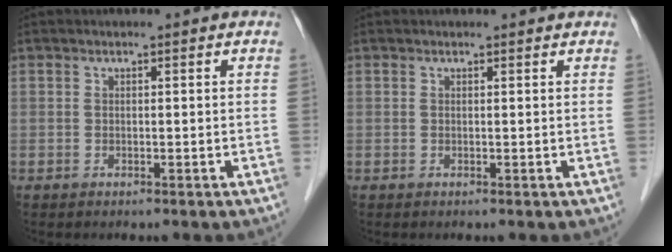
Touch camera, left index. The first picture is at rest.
{"total": 1.1, "force": [1.1, 0.2, 0.1], "torque": [-0.012, 0.004, 0.008]}